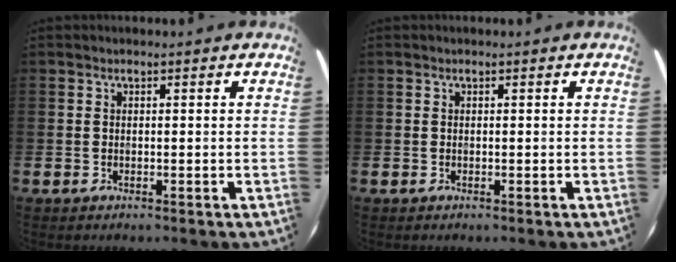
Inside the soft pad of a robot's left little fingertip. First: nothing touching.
{"total": 0.0}